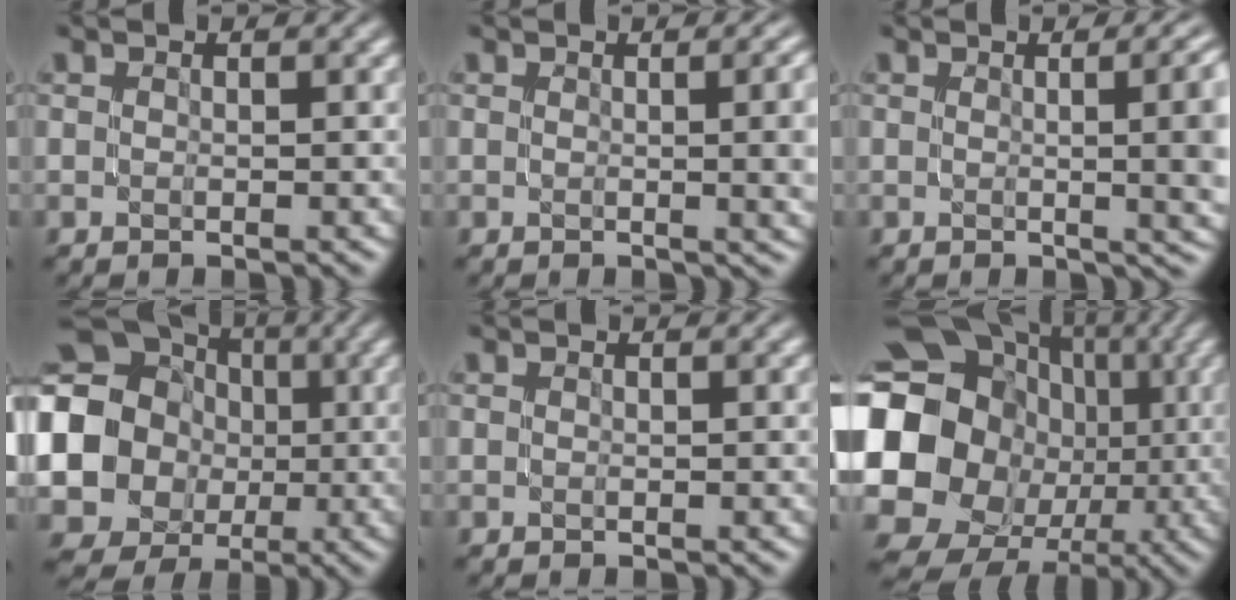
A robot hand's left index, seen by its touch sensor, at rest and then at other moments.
{"total": 6.8, "force": [0.5, 3.0, 6.1], "torque": [-0.027, 0.010, 0.009]}
{"total": 11.6, "force": [1.2, 5.5, 10.1], "torque": [-0.044, 0.022, 0.014]}
{"total": 14.5, "force": [0.7, 13.3, 5.6], "torque": [-0.139, 0.007, -0.016]}
{"total": 0.0}
{"total": 22.3, "force": [-1.1, 19.9, 10.0], "torque": [-0.188, -0.003, -0.064]}